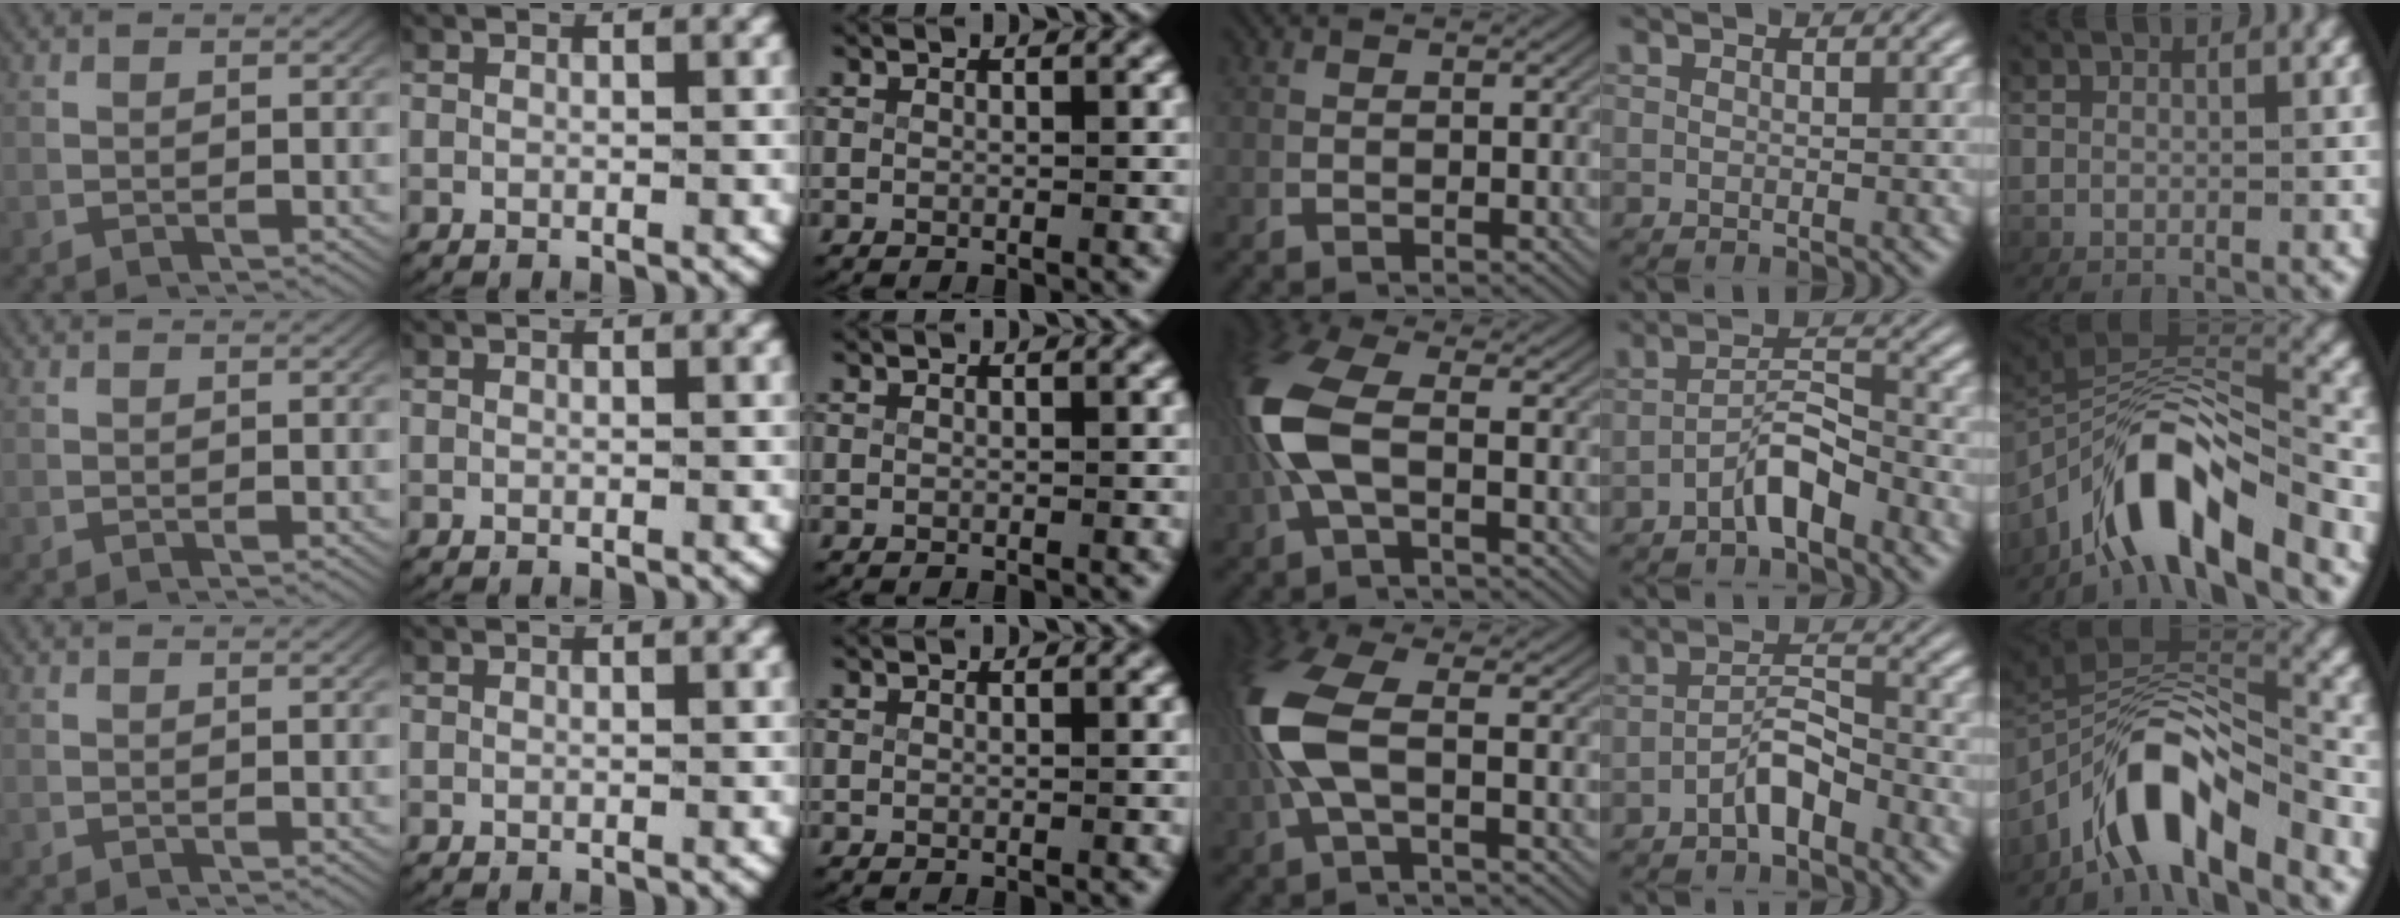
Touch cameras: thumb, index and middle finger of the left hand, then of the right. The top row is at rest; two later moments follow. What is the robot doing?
{"motion": "lift_and_place", "object": "fork"}